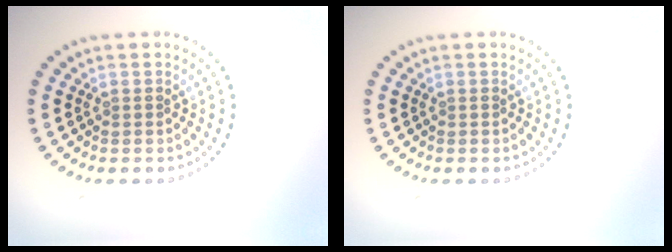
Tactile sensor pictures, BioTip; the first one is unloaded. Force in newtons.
{"total": 0.0}